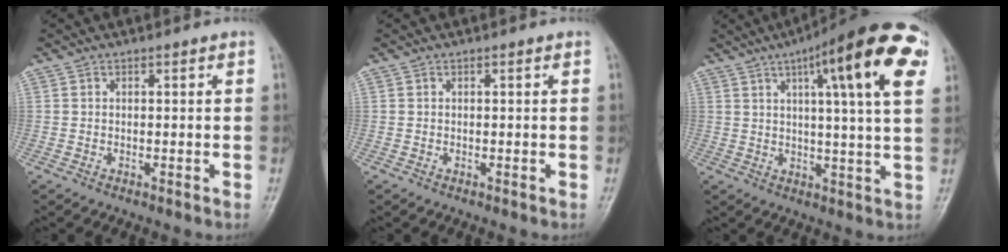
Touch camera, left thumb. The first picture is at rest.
{"total": 0.0}
{"total": 20.3, "force": [8.4, 3.6, 18.1], "torque": [-0.242, -0.005, 0.110]}